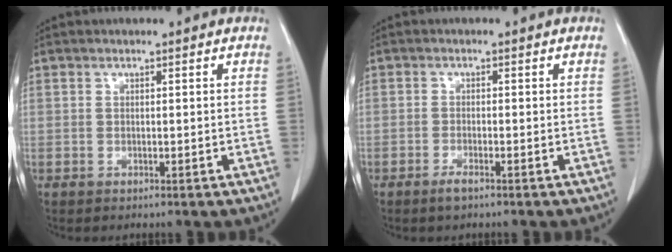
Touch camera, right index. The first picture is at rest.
{"total": 1.8, "force": [-1.3, 0.3, 1.2], "torque": [-0.026, -0.002, -0.025]}